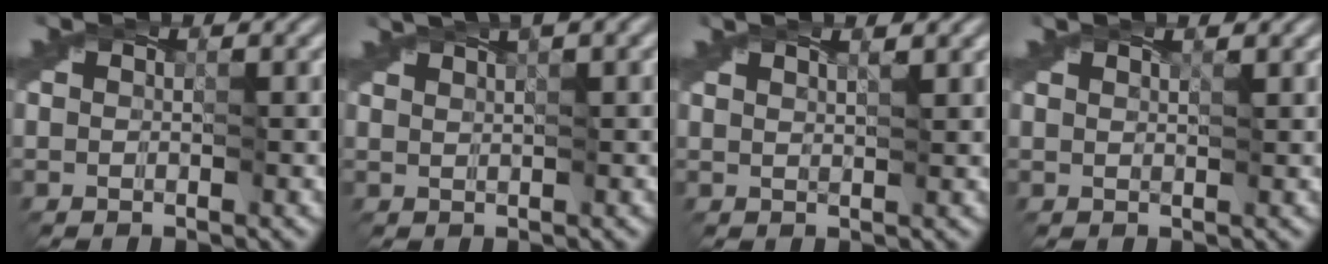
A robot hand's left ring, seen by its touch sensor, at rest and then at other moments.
{"total": 3.7, "force": [2.6, 0.3, 2.6], "torque": [-0.043, 0.011, 0.040]}
{"total": 2.2, "force": [1.8, 0.3, 1.3], "torque": [-0.007, 0.000, 0.012]}
{"total": 1.0, "force": [1.0, -0.2, 0.4], "torque": [-0.007, -0.001, 0.010]}